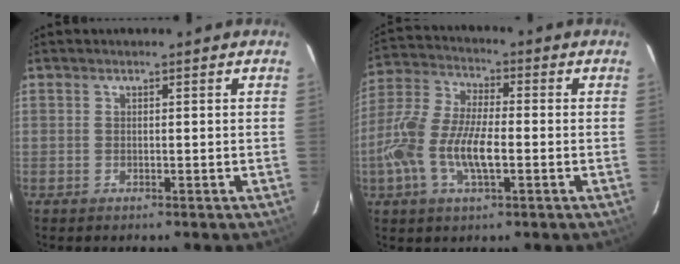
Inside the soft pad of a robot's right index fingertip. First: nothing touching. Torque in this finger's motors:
{"motor_torque": [0.54, -0.19, 0.79, 0.15]}